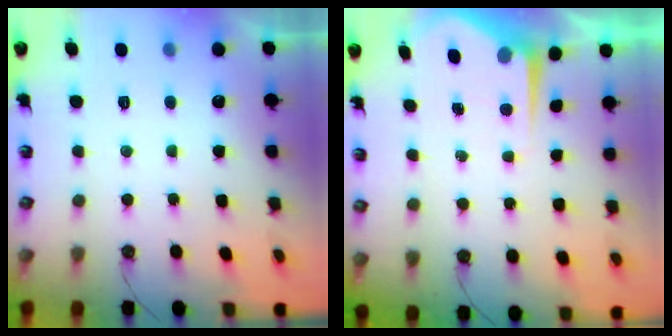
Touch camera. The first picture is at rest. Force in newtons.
{"total": 5.6, "press": 5.6, "slide": 0.2}